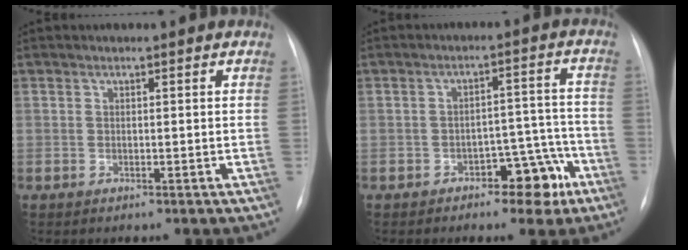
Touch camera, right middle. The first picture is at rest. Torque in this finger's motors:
{"motor_torque": [0.00, 0.01, -0.05, 0.00]}